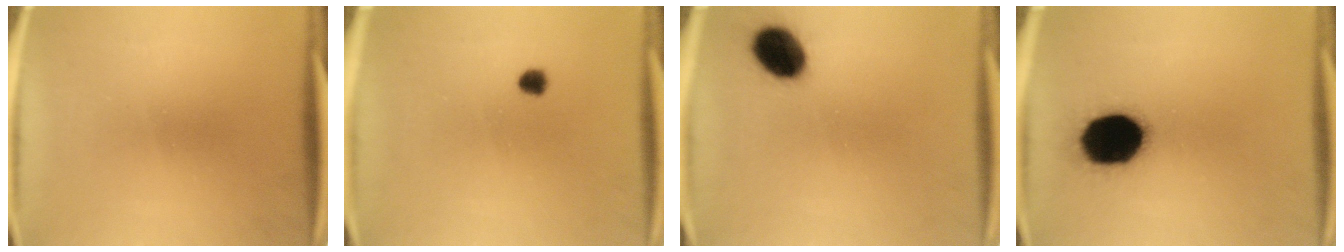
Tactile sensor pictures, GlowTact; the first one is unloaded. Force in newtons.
{"total": 2.3}
{"total": 9.3}
{"total": 19.0}